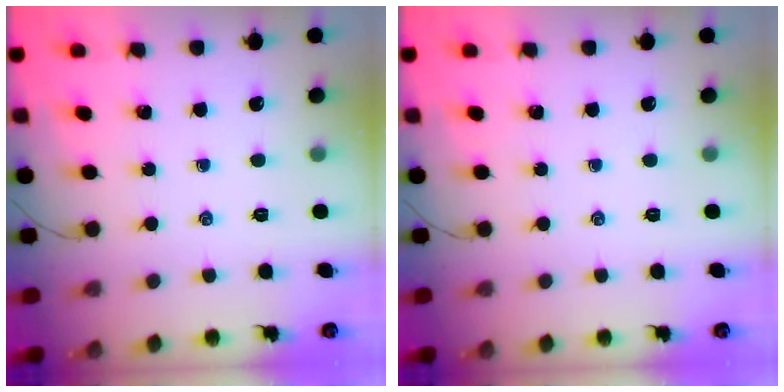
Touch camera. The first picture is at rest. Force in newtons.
{"total": 0.0}